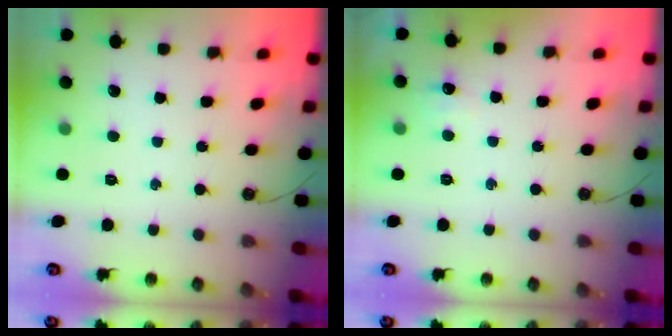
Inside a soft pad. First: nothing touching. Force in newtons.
{"total": 5.4, "press": 5.2, "slide": 1.3}